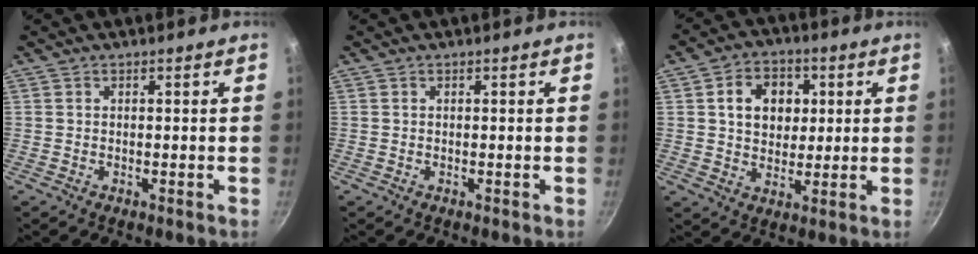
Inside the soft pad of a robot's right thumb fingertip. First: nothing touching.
{"total": 0.0}
{"total": 9.9, "force": [2.4, 7.8, 5.7], "torque": [-0.060, 0.003, 0.035]}